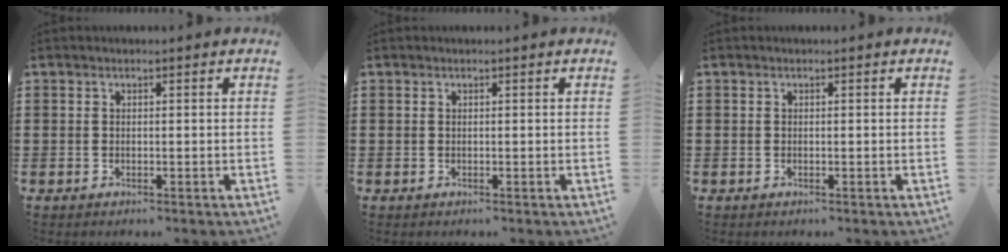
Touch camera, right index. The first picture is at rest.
{"total": 0.0}
{"total": 0.0}